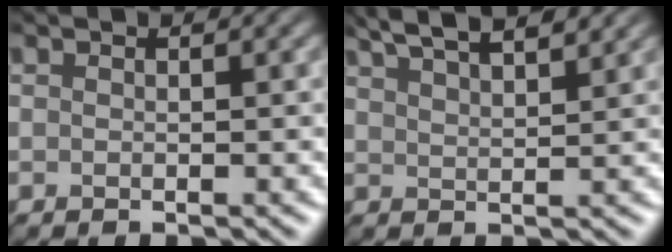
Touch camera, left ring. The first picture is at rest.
{"total": 7.1, "force": [5.4, 2.0, 4.1], "torque": [-0.043, 0.032, 0.053]}